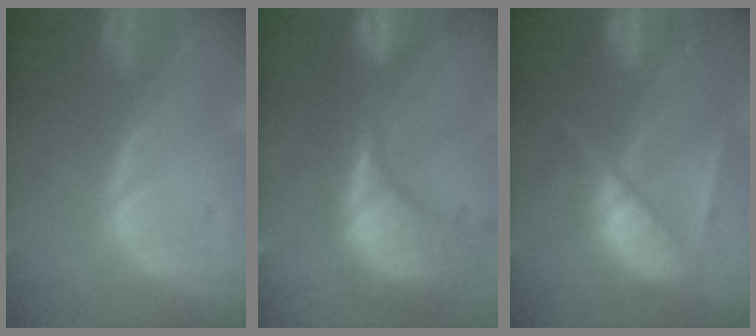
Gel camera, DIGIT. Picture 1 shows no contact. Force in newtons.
{"total": 15.4, "press": 12.1, "slide": 9.6}
{"total": 9.5, "press": 8.2, "slide": 4.7}